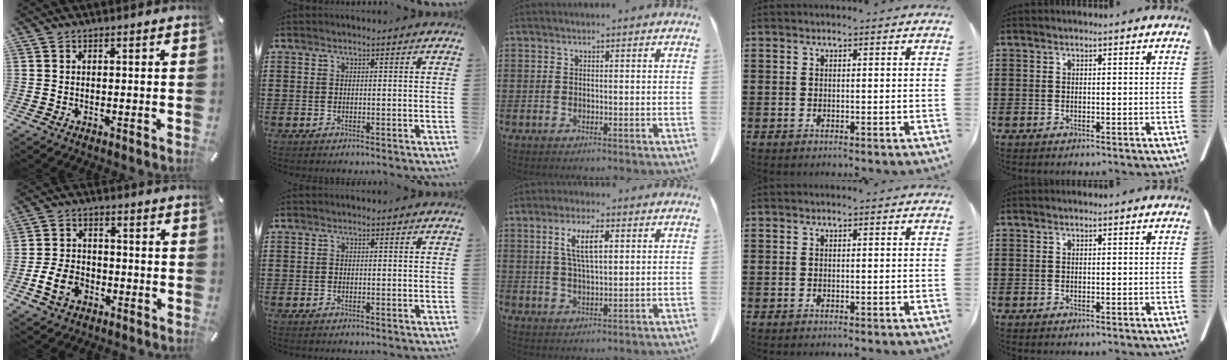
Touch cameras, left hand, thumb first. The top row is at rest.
{"thumb": {"total": 8.0, "force": [-3.5, 5.9, 4.0], "torque": [-0.097, 0.014, -0.065]}, "middle": {"total": 6.1, "force": [2.3, 1.9, 5.4], "torque": [-0.113, 0.007, 0.038]}}